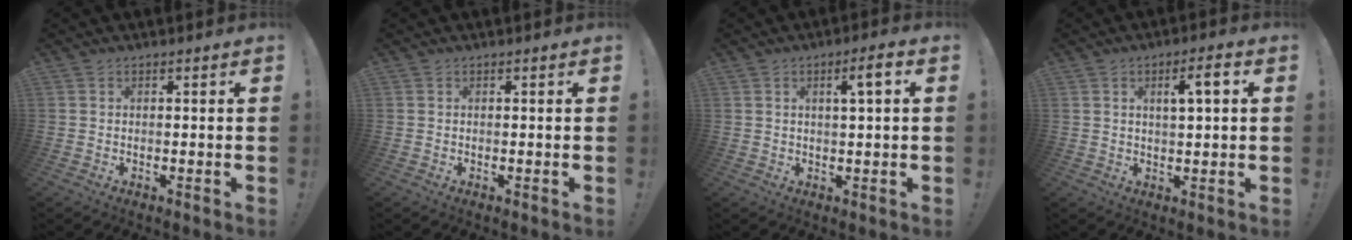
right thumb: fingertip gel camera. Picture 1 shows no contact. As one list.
[{"total": 0.0}, {"total": 4.7, "force": [1.4, 0.4, 4.4], "torque": [-0.061, -0.006, 0.015]}, {"total": 5.3, "force": [1.8, 1.0, 4.9], "torque": [-0.073, -0.005, 0.023]}]